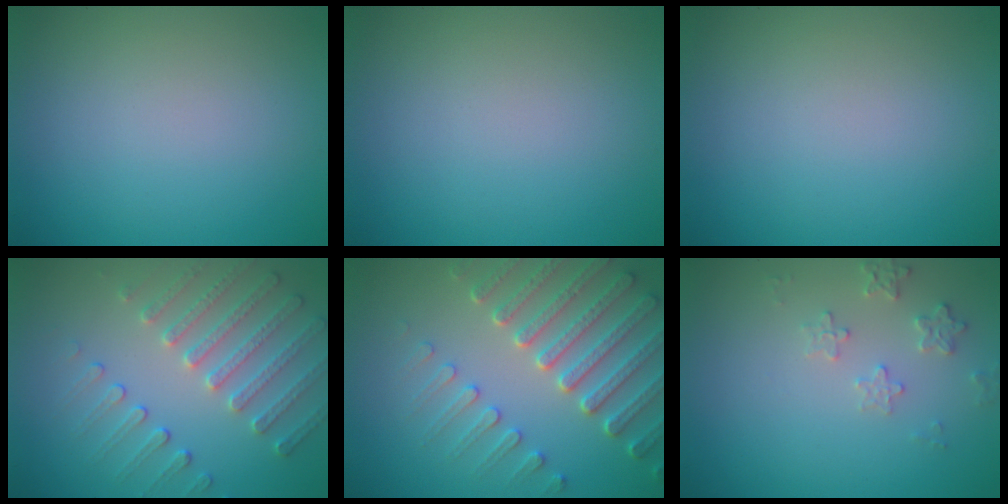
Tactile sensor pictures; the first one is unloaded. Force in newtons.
{"total": 0.0}
{"total": 0.0}
{"total": 4.0, "press": 3.7, "slide": 1.6}
{"total": 6.1, "press": 5.1, "slide": 3.2}
{"total": 1.9, "press": 1.8, "slide": 0.2}